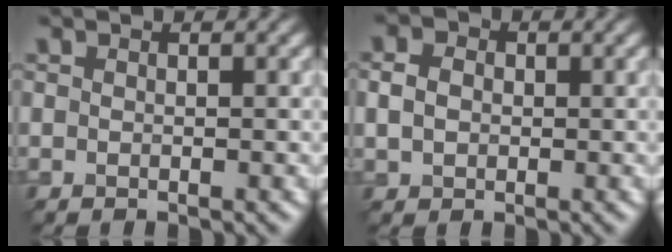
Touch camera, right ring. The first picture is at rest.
{"total": 2.5, "force": [0.0, 2.0, 1.4], "torque": [-0.037, 0.004, -0.006]}